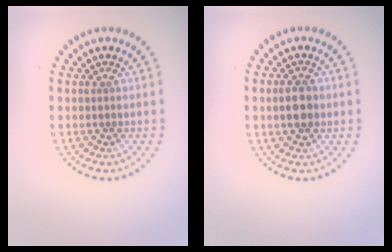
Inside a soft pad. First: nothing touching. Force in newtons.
{"total": 2.4, "press": 2.4, "slide": 0.2}